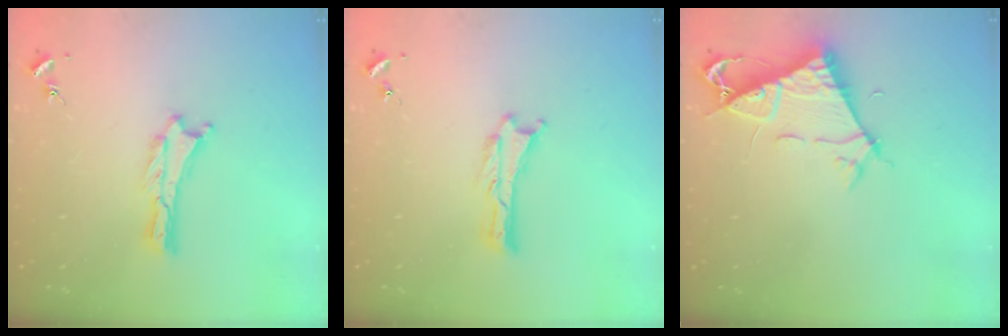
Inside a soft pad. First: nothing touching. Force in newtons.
{"total": 0.0}
{"total": 7.1, "press": 7.0, "slide": 0.8}